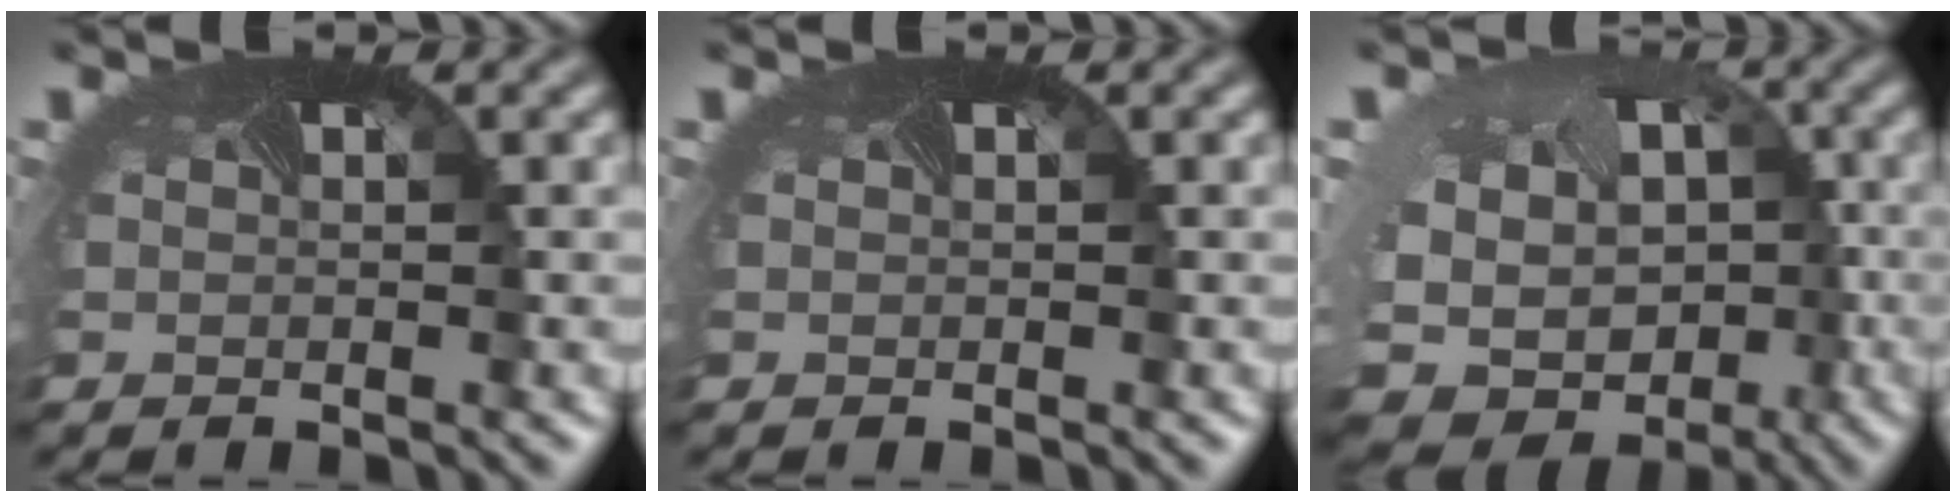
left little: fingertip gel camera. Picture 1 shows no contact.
{"total": 0.0}
{"total": 15.1, "force": [-3.6, 11.9, 8.5], "torque": [-0.173, -0.041, -0.038]}